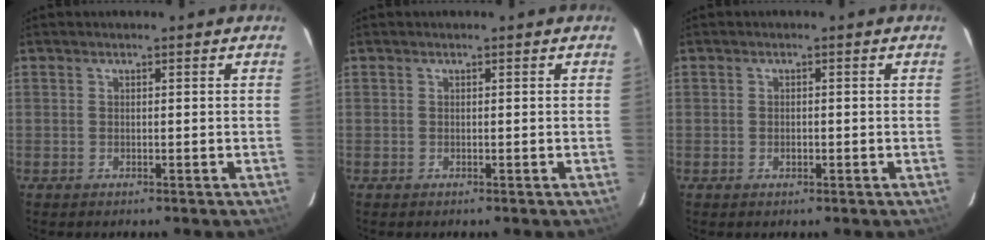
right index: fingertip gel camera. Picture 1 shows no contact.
{"total": 0.0}
{"total": 1.1, "force": [-0.3, 0.9, 0.7], "torque": [-0.011, 0.002, -0.006]}